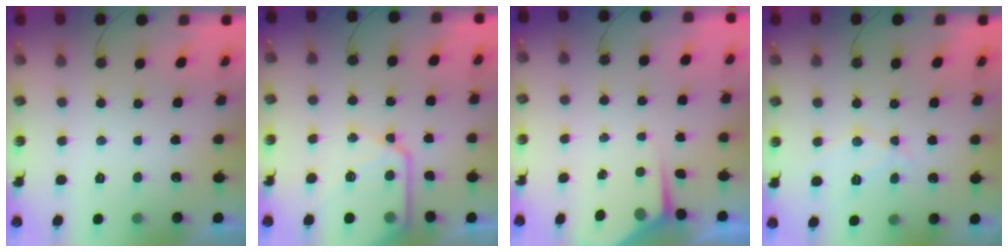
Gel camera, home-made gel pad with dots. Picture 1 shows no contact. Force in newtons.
{"total": 13.2, "press": 13.2, "slide": 1.3}
{"total": 4.2, "press": 4.2, "slide": 0.5}
{"total": 10.0, "press": 10.0, "slide": 0.2}